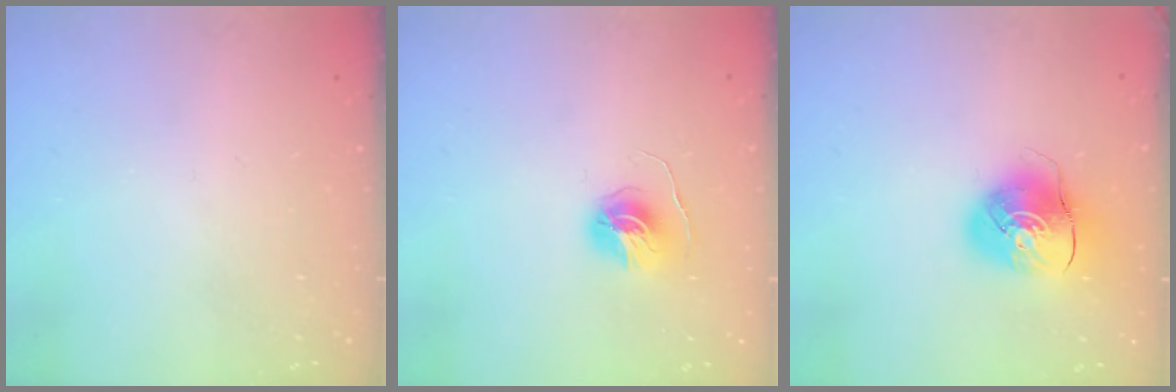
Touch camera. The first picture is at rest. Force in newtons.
{"total": 6.0, "press": 6.0, "slide": 0.6}
{"total": 9.7, "press": 9.6, "slide": 1.4}